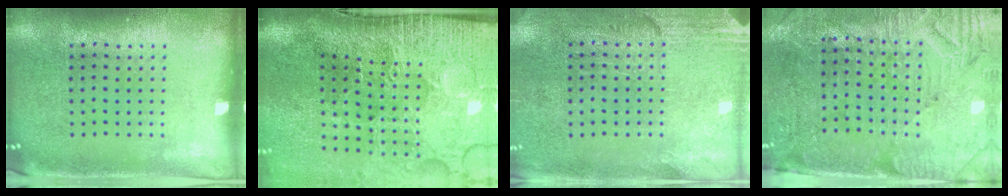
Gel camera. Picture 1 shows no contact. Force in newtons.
{"total": 5.0, "press": 4.0, "slide": 3.0}
{"total": 2.8, "press": 2.5, "slide": 1.4}
{"total": 3.2, "press": 2.9, "slide": 1.4}